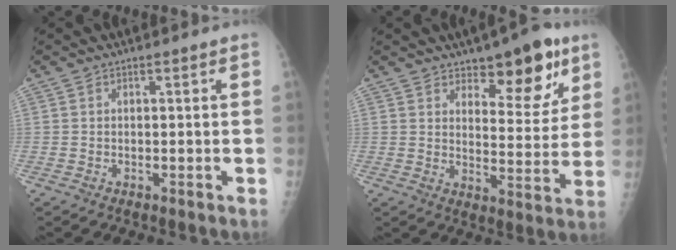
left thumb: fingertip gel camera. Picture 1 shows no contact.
{"total": 11.8, "force": [7.4, 5.2, 7.6], "torque": [-0.063, -0.047, 0.109]}